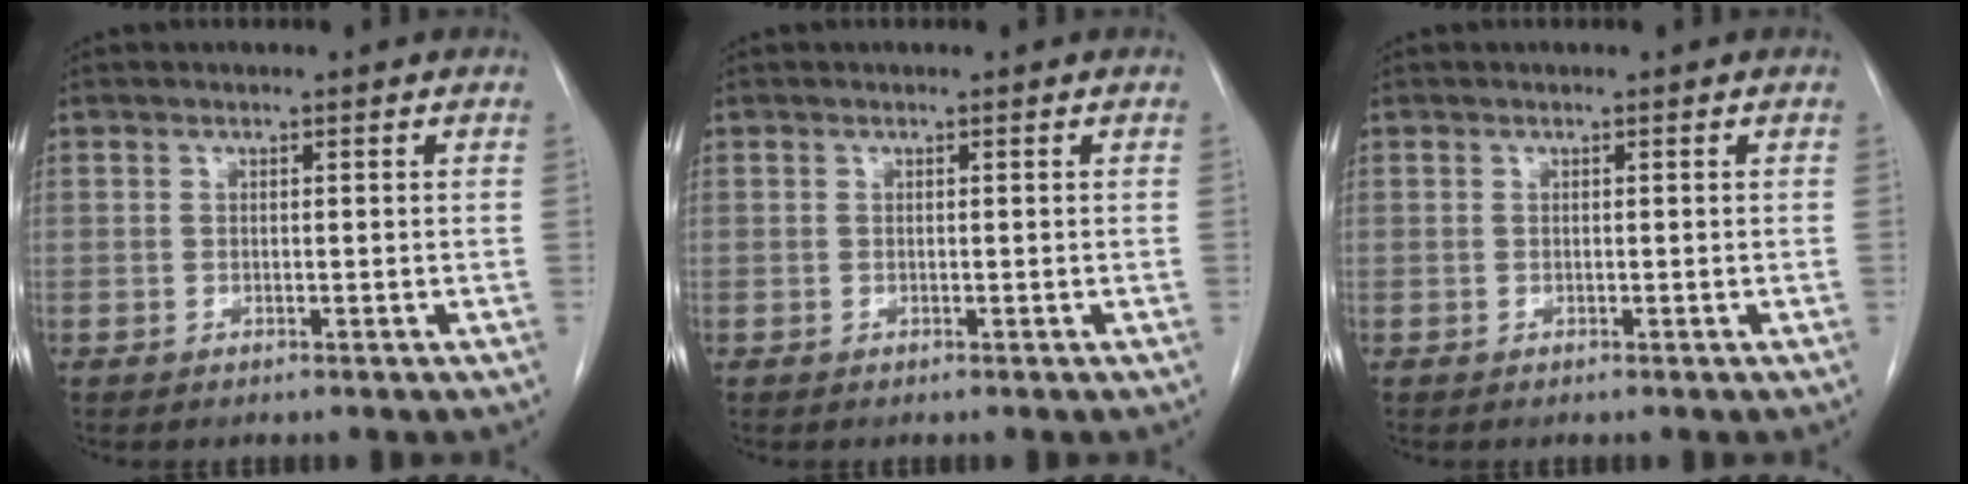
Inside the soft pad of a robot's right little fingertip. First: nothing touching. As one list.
[{"total": 0.0}, {"total": 0.0}]